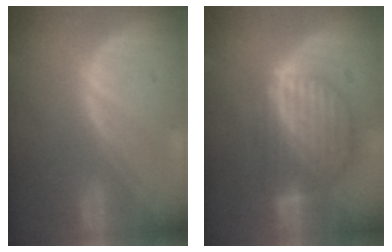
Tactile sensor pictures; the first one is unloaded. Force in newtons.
{"total": 9.0, "press": 7.8, "slide": 4.5}